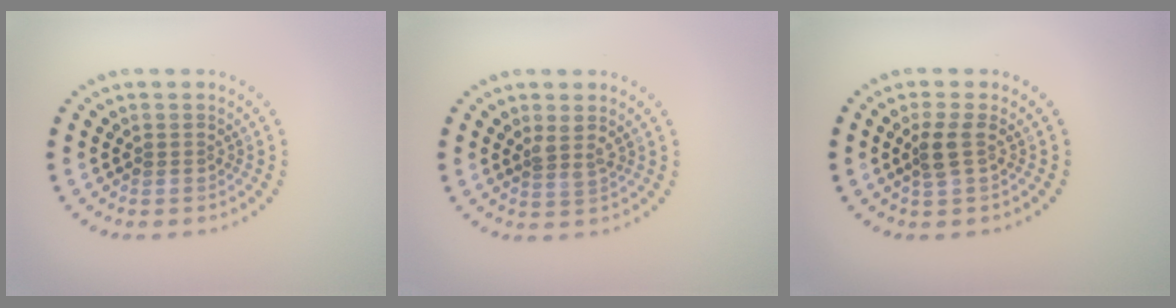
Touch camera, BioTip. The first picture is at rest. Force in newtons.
{"total": 1.5, "press": 1.0, "slide": 1.0}
{"total": 1.8, "press": 1.4, "slide": 1.1}